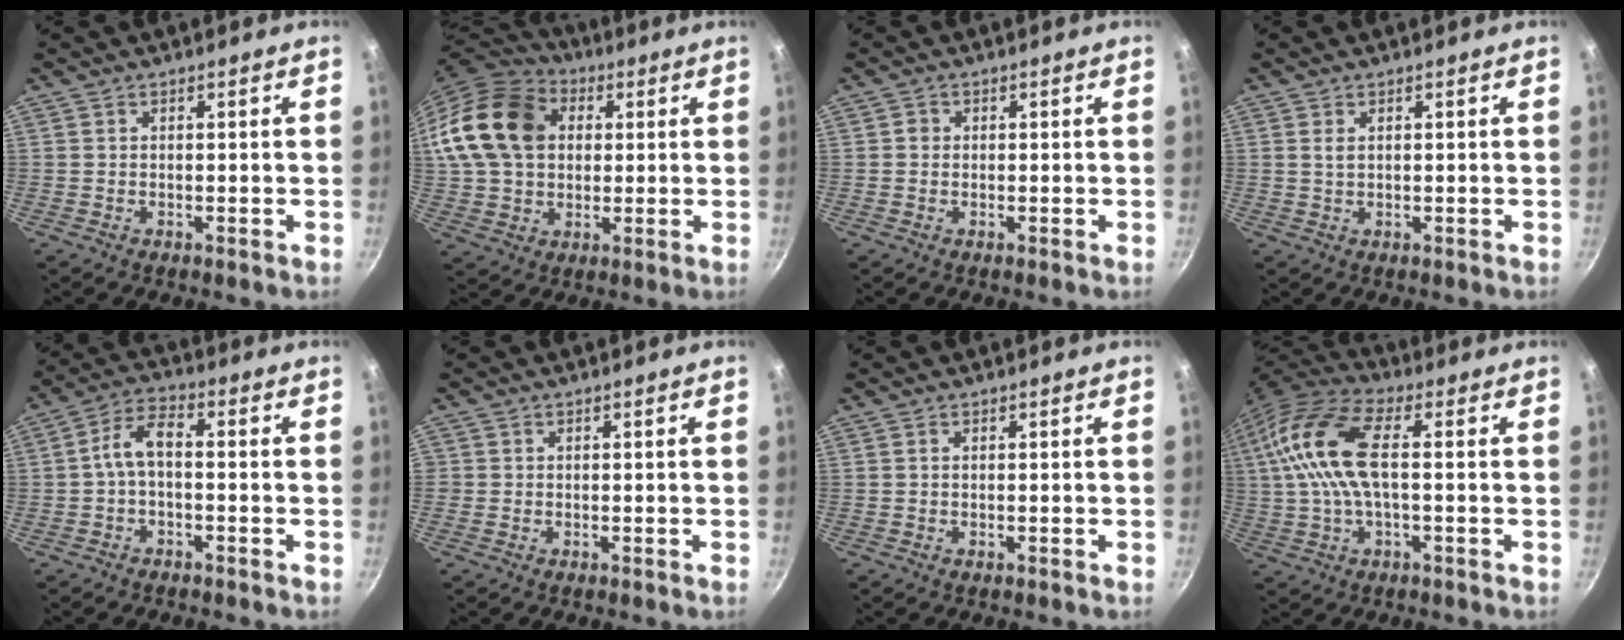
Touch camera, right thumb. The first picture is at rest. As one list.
[{"total": 18.8, "force": [4.1, 14.2, 11.7], "torque": [-0.203, 0.018, 0.068]}, {"total": 1.2, "force": [0.0, 1.1, 0.3], "torque": [-0.001, 0.003, -0.003]}, {"total": 1.3, "force": [0.4, 0.7, 1.0], "torque": [-0.020, -0.002, 0.008]}, {"total": 5.7, "force": [-1.1, 2.8, 4.8], "torque": [-0.095, 0.032, -0.029]}, {"total": 0.8, "force": [-0.1, 0.8, 0.1], "torque": [0.002, 0.002, -0.005]}, {"total": 0.0}, {"total": 14.8, "force": [1.5, 6.5, 13.2], "torque": [-0.273, 0.021, 0.014]}]